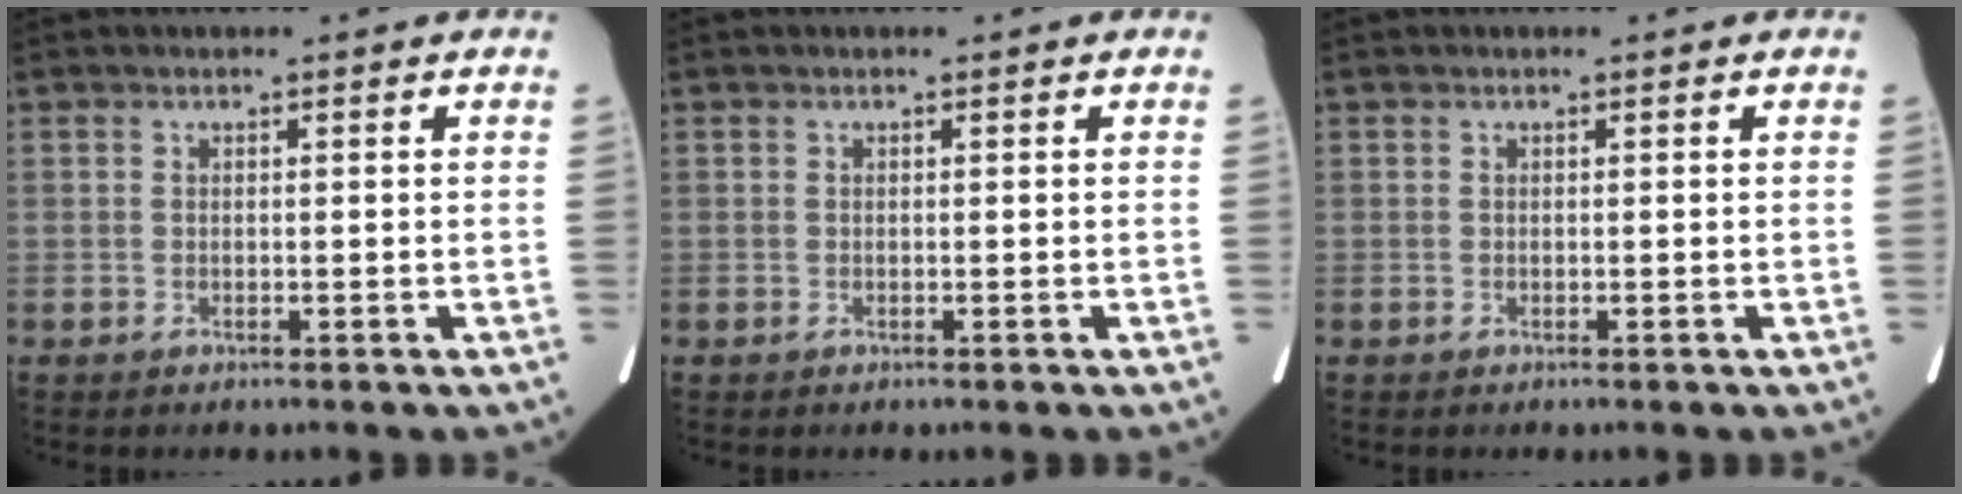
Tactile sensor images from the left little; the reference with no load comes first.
{"total": 0.0}
{"total": 0.0}